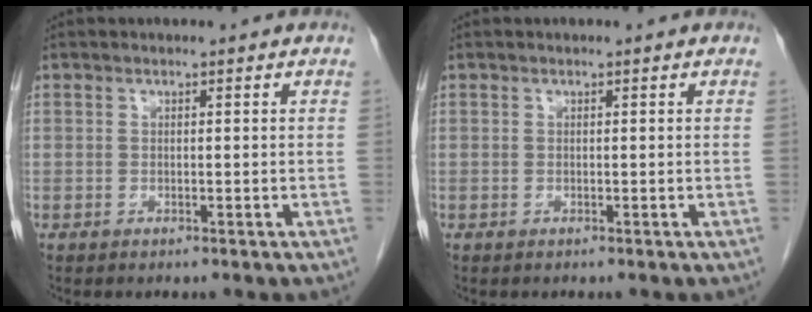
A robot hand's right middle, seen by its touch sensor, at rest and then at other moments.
{"total": 0.0}